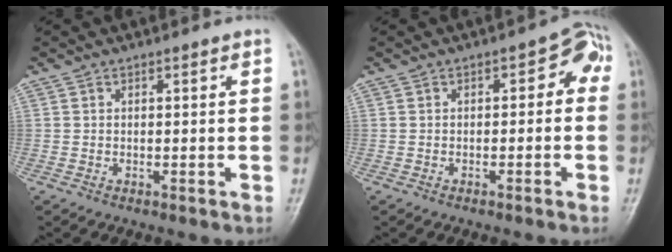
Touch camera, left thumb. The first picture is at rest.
{"total": 4.8, "force": [-0.6, 2.9, 3.7], "torque": [-0.020, 0.031, -0.018]}